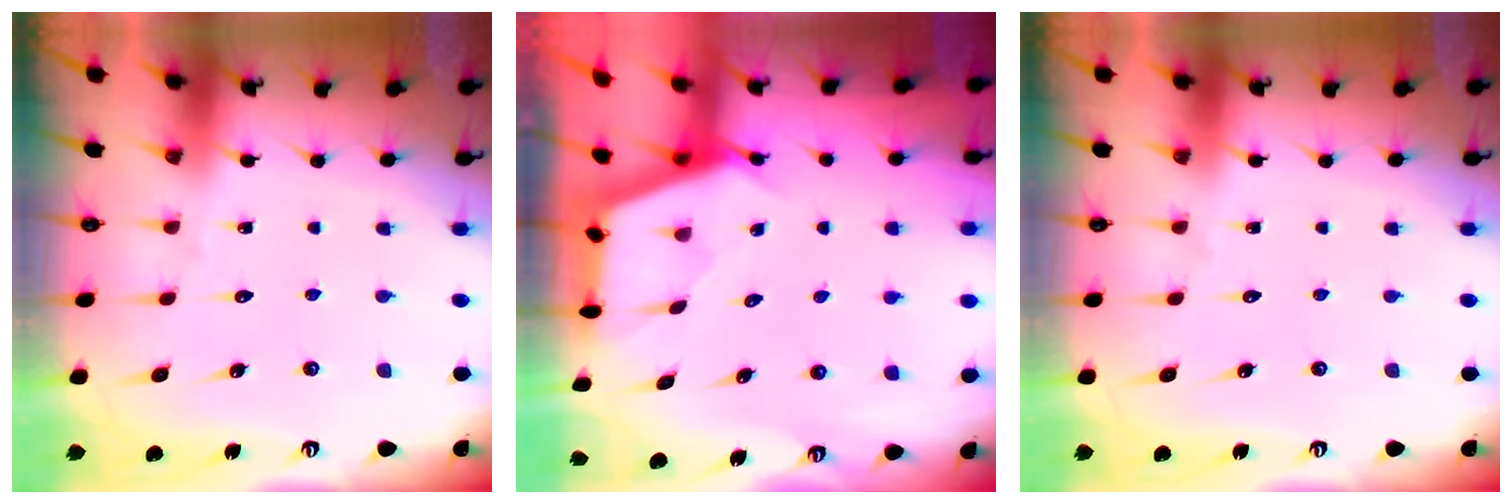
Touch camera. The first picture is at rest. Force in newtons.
{"total": 2.8, "press": 2.8, "slide": 0.4}
{"total": 0.0}